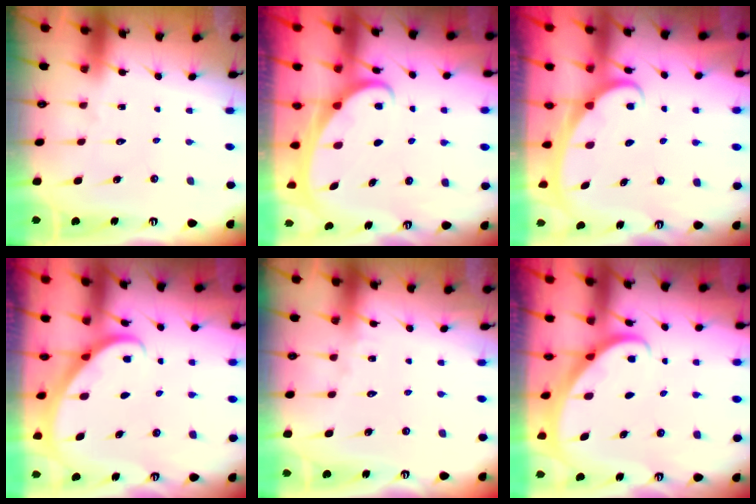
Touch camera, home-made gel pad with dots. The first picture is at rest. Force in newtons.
{"total": 2.2, "press": 2.1, "slide": 0.3}
{"total": 2.5, "press": 2.5, "slide": 0.5}
{"total": 2.9, "press": 2.9, "slide": 0.2}
{"total": 1.7, "press": 1.7, "slide": 0.2}
{"total": 2.6, "press": 2.6, "slide": 0.3}